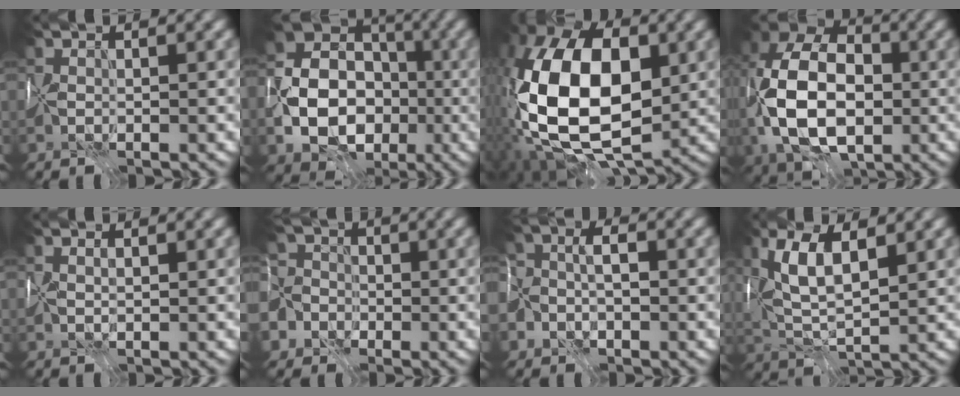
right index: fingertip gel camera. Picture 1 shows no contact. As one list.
[{"total": 12.7, "force": [-2.8, 9.8, 7.5], "torque": [-0.139, -0.028, -0.052]}, {"total": 17.3, "force": [-0.4, 10.4, 13.8], "torque": [-0.278, 0.006, -0.023]}, {"total": 14.4, "force": [-1.0, 9.8, 10.6], "torque": [-0.219, -0.005, -0.028]}, {"total": 0.6, "force": [0.4, 0.0, 0.5], "torque": [-0.008, 0.001, 0.007]}, {"total": 9.5, "force": [-3.9, 7.8, 3.8], "torque": [-0.072, -0.007, -0.107]}, {"total": 7.4, "force": [-2.3, 5.9, 3.9], "torque": [-0.075, 0.002, -0.072]}, {"total": 7.2, "force": [2.8, 2.9, 6.0], "torque": [-0.126, 0.010, 0.048]}]